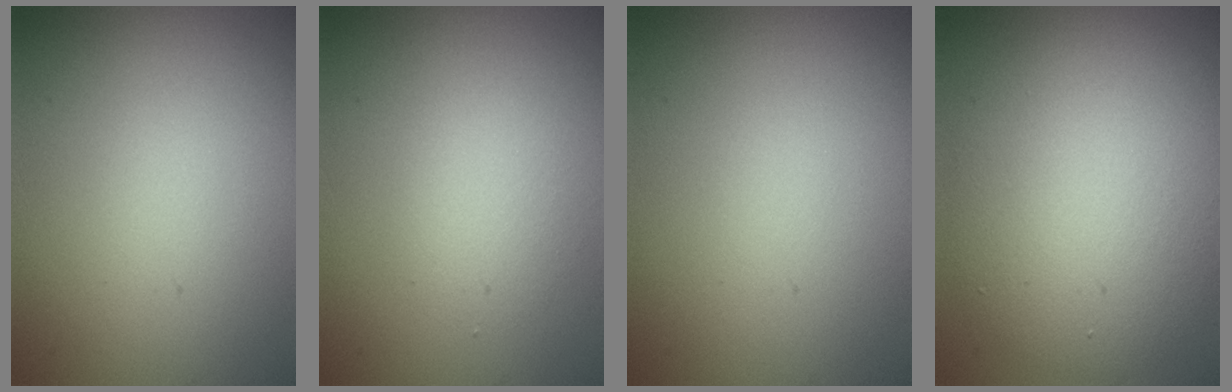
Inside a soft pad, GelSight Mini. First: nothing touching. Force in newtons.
{"total": 1.8, "press": 1.8, "slide": 0.1}
{"total": 0.0}
{"total": 8.3, "press": 8.3, "slide": 0.7}